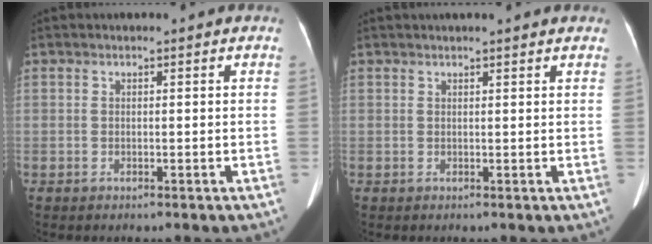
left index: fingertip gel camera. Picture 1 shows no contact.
{"total": 5.7, "force": [5.0, 0.6, 2.7], "torque": [-0.037, 0.027, 0.056]}